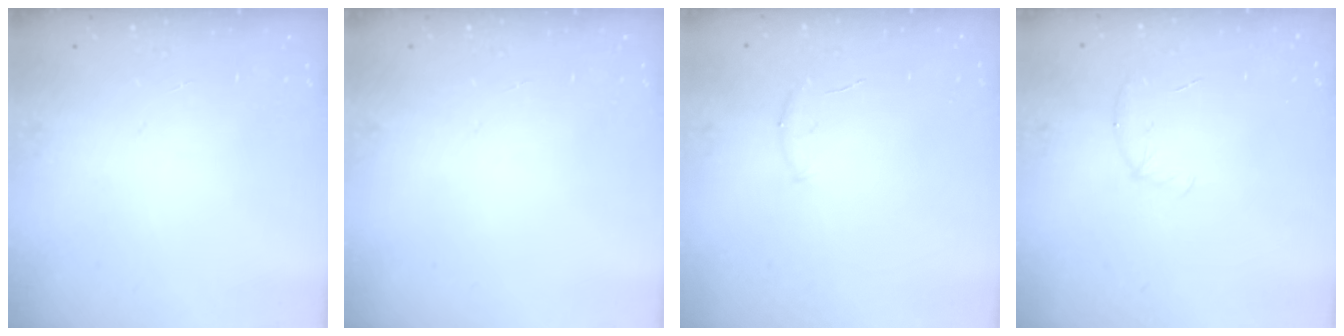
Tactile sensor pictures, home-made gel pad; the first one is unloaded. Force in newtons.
{"total": 0.0}
{"total": 5.5, "press": 5.4, "slide": 1.3}
{"total": 5.5, "press": 5.3, "slide": 1.4}